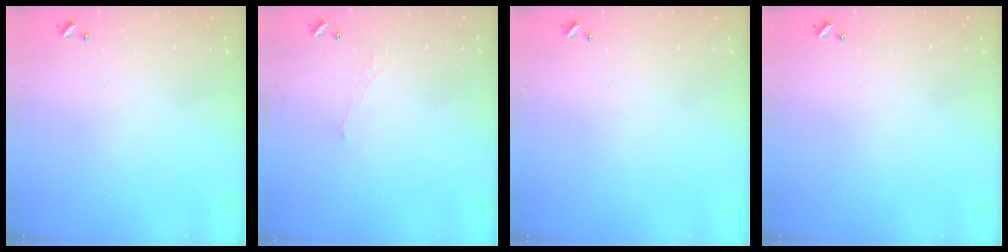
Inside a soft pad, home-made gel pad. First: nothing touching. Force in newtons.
{"total": 0.6, "press": 0.2, "slide": 0.6}
{"total": 0.0}
{"total": 0.0}